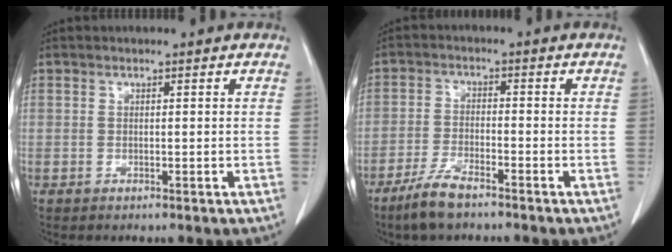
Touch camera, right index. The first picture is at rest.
{"total": 5.7, "force": [-4.4, 1.1, 3.5], "torque": [-0.078, -0.009, -0.086]}